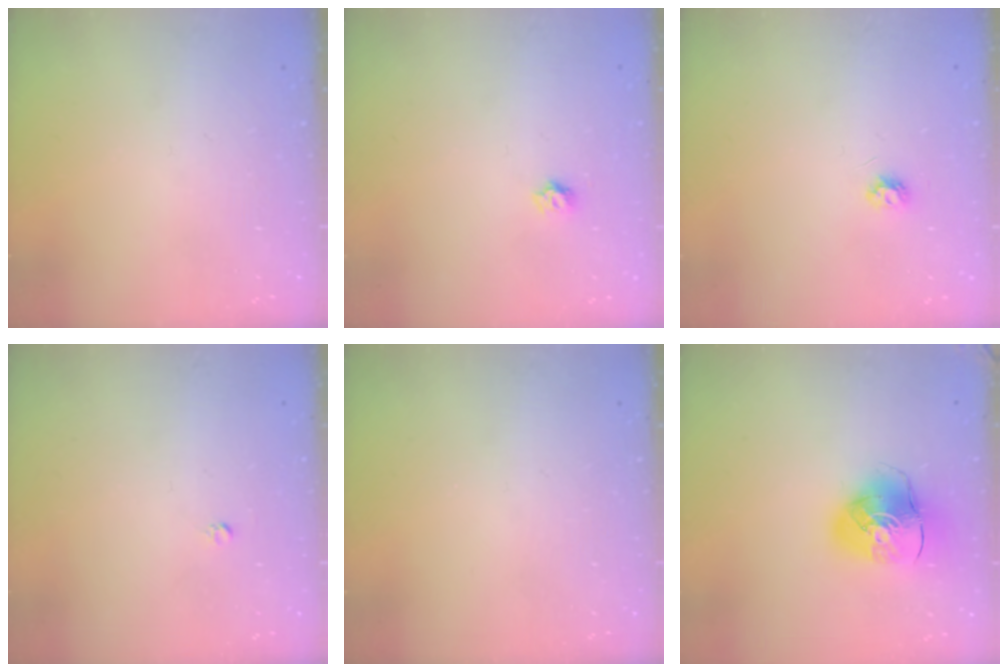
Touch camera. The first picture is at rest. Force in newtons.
{"total": 3.7, "press": 3.6, "slide": 0.2}
{"total": 4.2, "press": 4.2, "slide": 0.6}
{"total": 2.5, "press": 2.5, "slide": 0.2}
{"total": 0.0}
{"total": 12.6, "press": 12.5, "slide": 1.6}